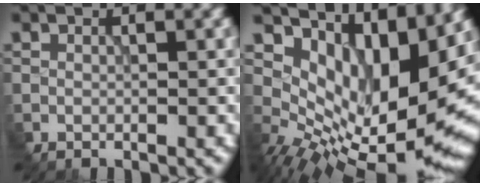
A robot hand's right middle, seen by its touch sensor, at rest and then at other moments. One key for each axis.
{"total": 12.7, "fx": 3.1, "fy": 6.4, "fz": 10.5, "tx": -0.167, "ty": -0.018, "tz": 0.080}